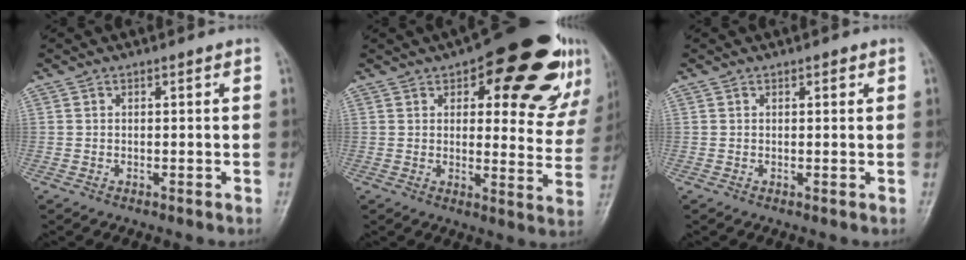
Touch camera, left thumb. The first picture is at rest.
{"total": 22.1, "force": [11.7, 9.2, 16.3], "torque": [-0.154, -0.030, 0.146]}
{"total": 1.2, "force": [0.6, 0.7, 0.8], "torque": [-0.002, 0.000, 0.005]}